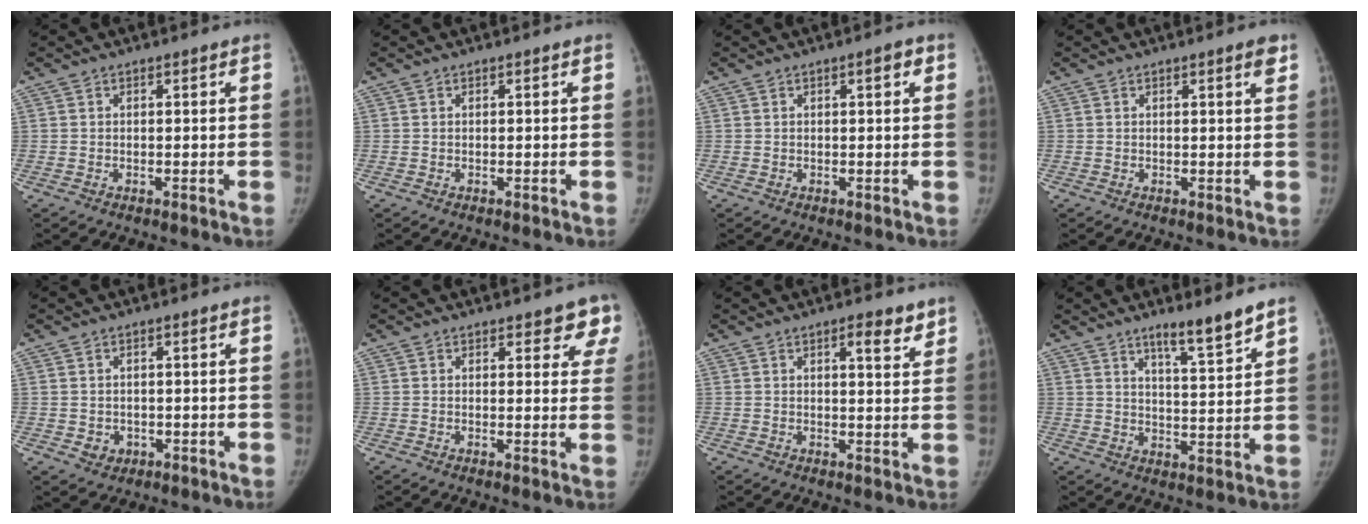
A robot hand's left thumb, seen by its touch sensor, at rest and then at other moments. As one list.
[{"total": 0.0}, {"total": 1.7, "force": [0.6, 0.5, 1.5], "torque": [-0.016, 0.004, 0.005]}, {"total": 1.8, "force": [1.1, 0.1, 1.5], "torque": [-0.021, -0.005, 0.013]}, {"total": 2.6, "force": [-0.6, 2.4, 1.0], "torque": [-0.003, 0.003, 0.001]}, {"total": 5.5, "force": [4.1, 2.6, 2.5], "torque": [0.015, -0.018, 0.034]}, {"total": 4.4, "force": [2.8, 1.3, 3.1], "torque": [-0.033, -0.017, 0.038]}, {"total": 7.9, "force": [6.1, 0.4, 5.1], "torque": [-0.077, -0.049, 0.101]}]